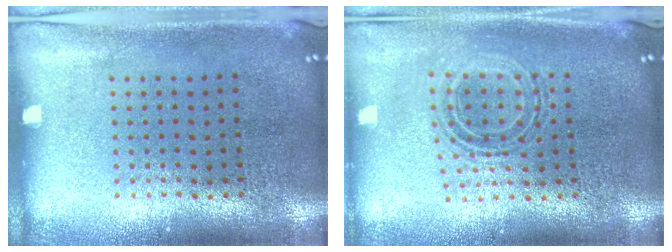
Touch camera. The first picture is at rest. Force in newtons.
{"total": 0.8, "press": 0.8, "slide": 0.3}